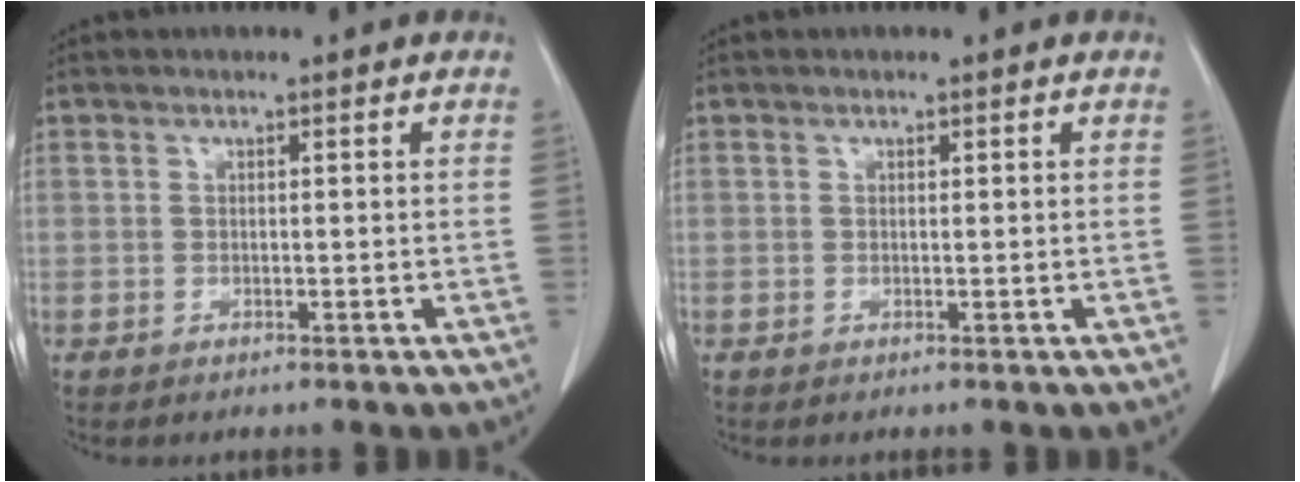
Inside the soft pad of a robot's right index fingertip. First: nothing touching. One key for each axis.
{"total": 0.0}